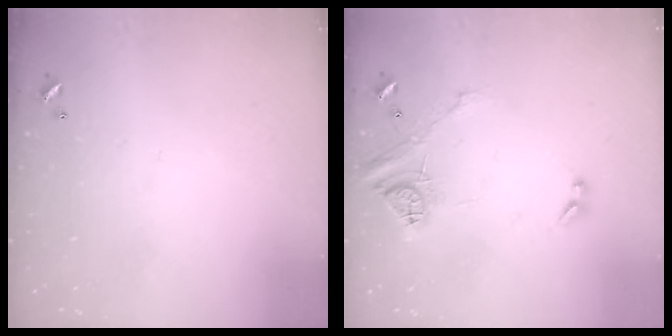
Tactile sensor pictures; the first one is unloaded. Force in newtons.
{"total": 14.1, "press": 14.0, "slide": 1.6}